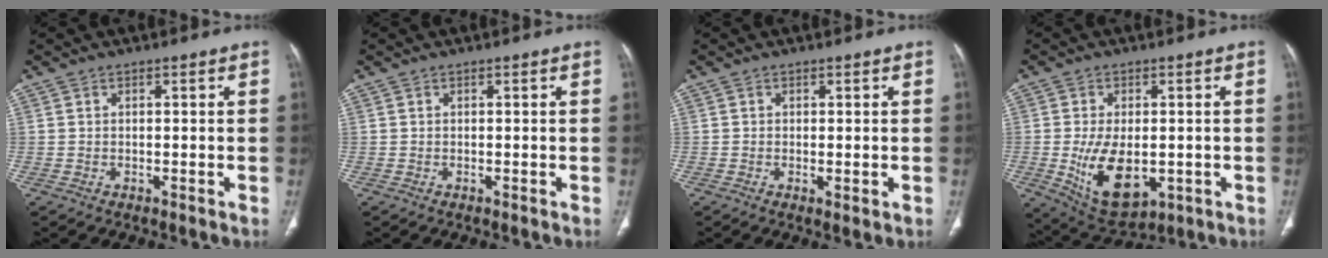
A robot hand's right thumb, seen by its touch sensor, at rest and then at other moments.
{"total": 0.0}
{"total": 1.1, "force": [-0.2, 0.4, 1.0], "torque": [-0.021, -0.006, -0.002]}
{"total": 12.1, "force": [-2.1, 6.9, 9.7], "torque": [-0.157, -0.010, -0.013]}